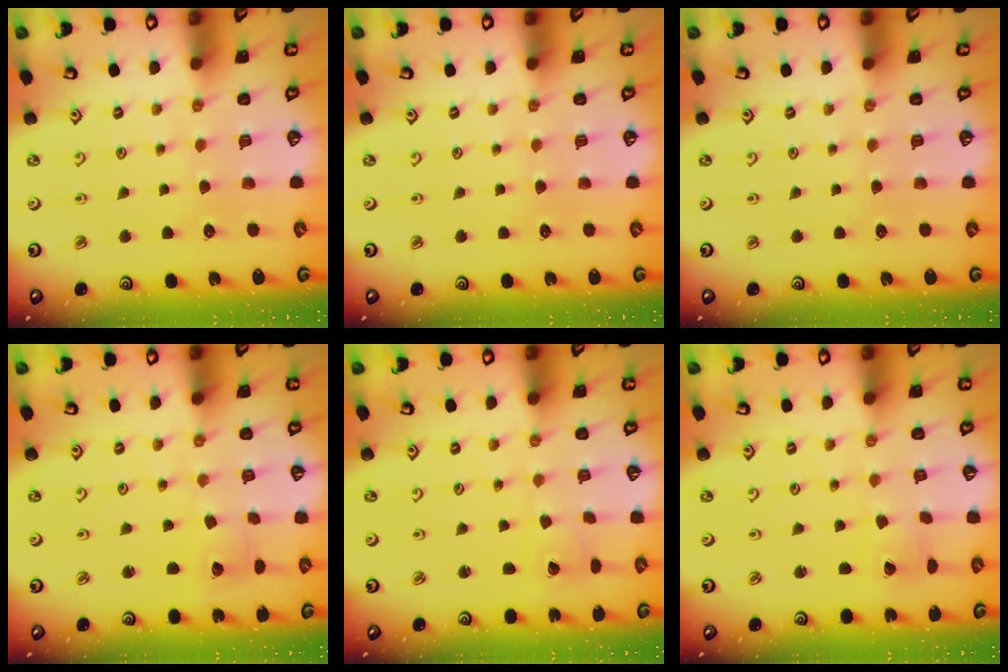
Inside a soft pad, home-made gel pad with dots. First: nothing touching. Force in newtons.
{"total": 0.0}
{"total": 0.0}
{"total": 1.8, "press": 1.8, "slide": 0.1}
{"total": 2.6, "press": 2.6, "slide": 0.2}
{"total": 1.5, "press": 1.5, "slide": 0.0}